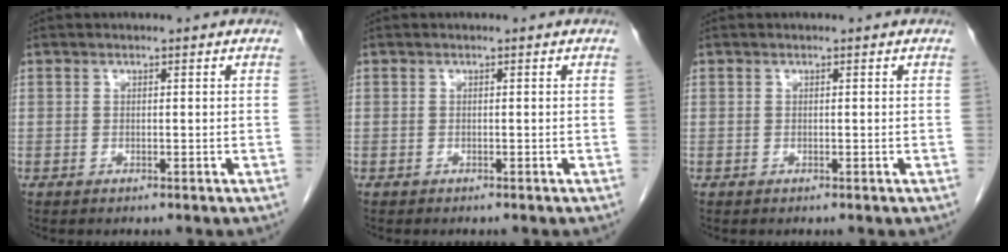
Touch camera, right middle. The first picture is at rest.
{"total": 0.0}
{"total": 0.0}